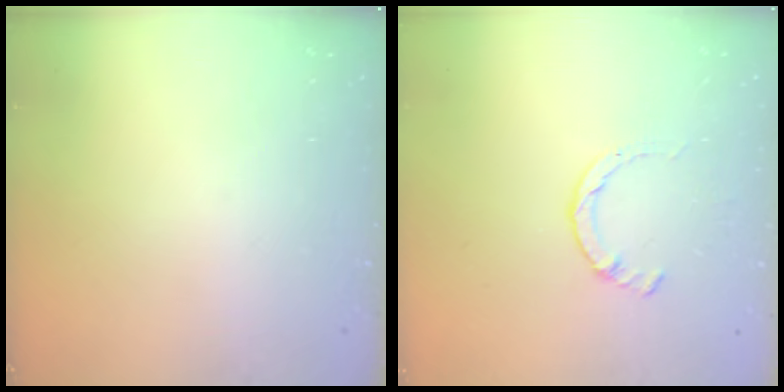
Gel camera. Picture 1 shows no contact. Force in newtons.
{"total": 1.4, "press": 1.3, "slide": 0.3}